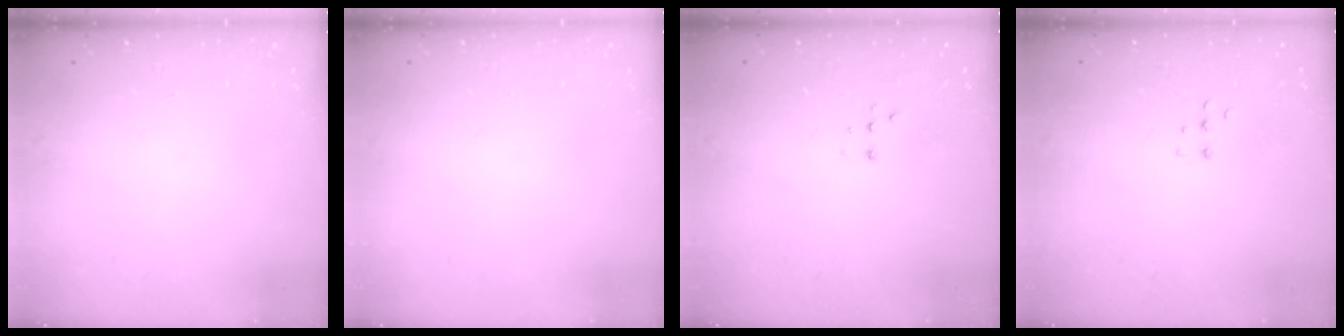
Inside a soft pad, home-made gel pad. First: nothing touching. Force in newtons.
{"total": 0.0}
{"total": 2.2, "press": 2.2, "slide": 0.5}
{"total": 3.6, "press": 3.5, "slide": 0.9}